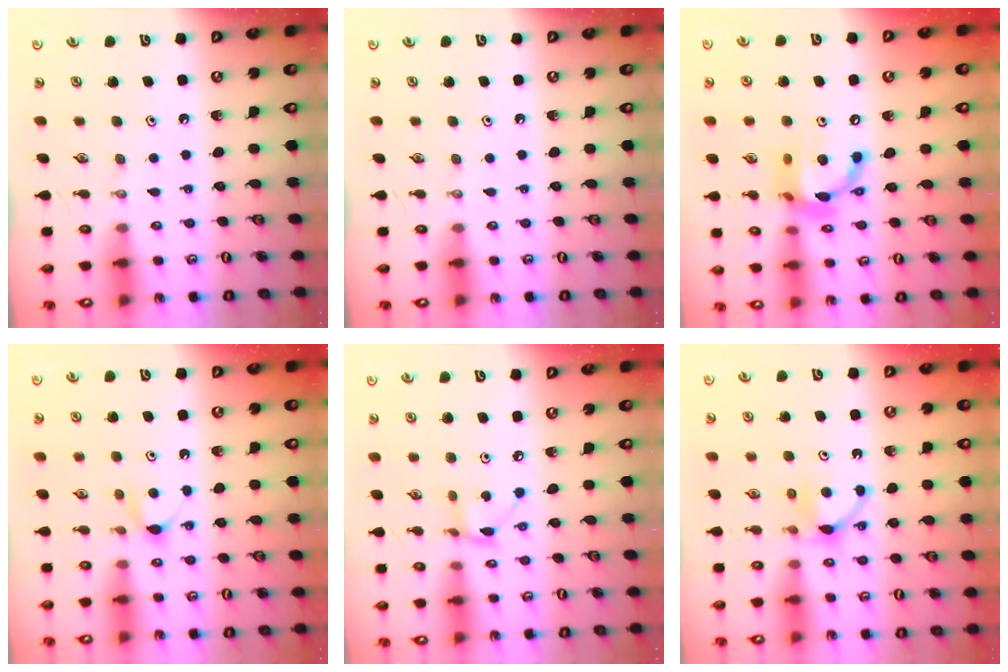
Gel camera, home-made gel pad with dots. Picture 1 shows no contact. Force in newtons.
{"total": 0.0}
{"total": 14.0, "press": 14.0, "slide": 1.2}
{"total": 4.5, "press": 4.5, "slide": 0.5}
{"total": 5.6, "press": 5.6, "slide": 0.2}
{"total": 5.4, "press": 5.3, "slide": 0.6}